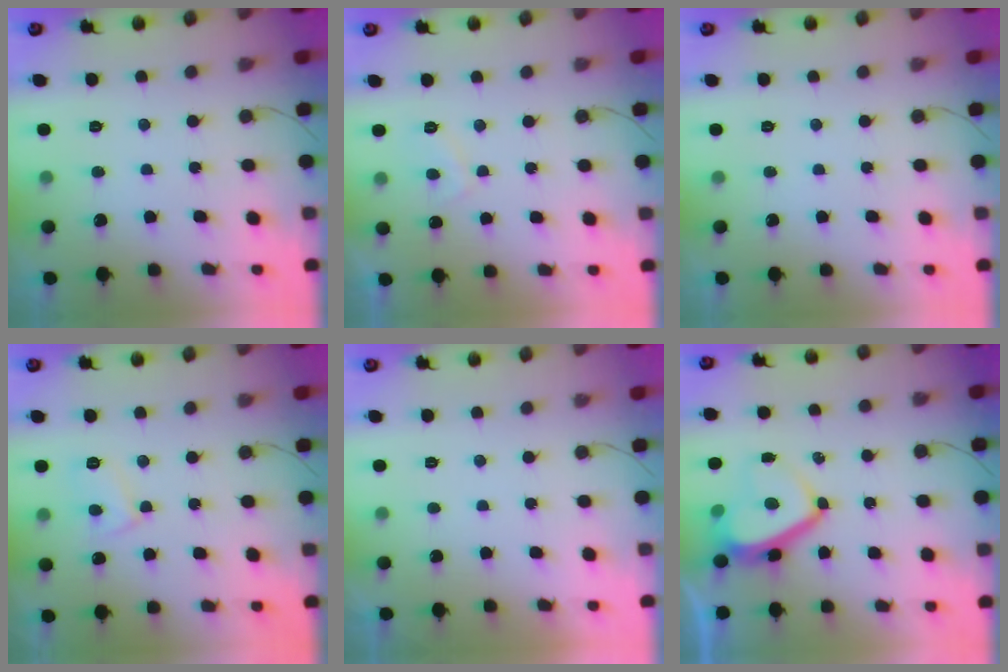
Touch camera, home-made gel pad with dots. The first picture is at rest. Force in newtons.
{"total": 2.5, "press": 2.3, "slide": 0.8}
{"total": 0.0}
{"total": 6.1, "press": 6.1, "slide": 0.6}
{"total": 2.2, "press": 2.1, "slide": 0.3}
{"total": 7.7, "press": 7.7, "slide": 0.7}